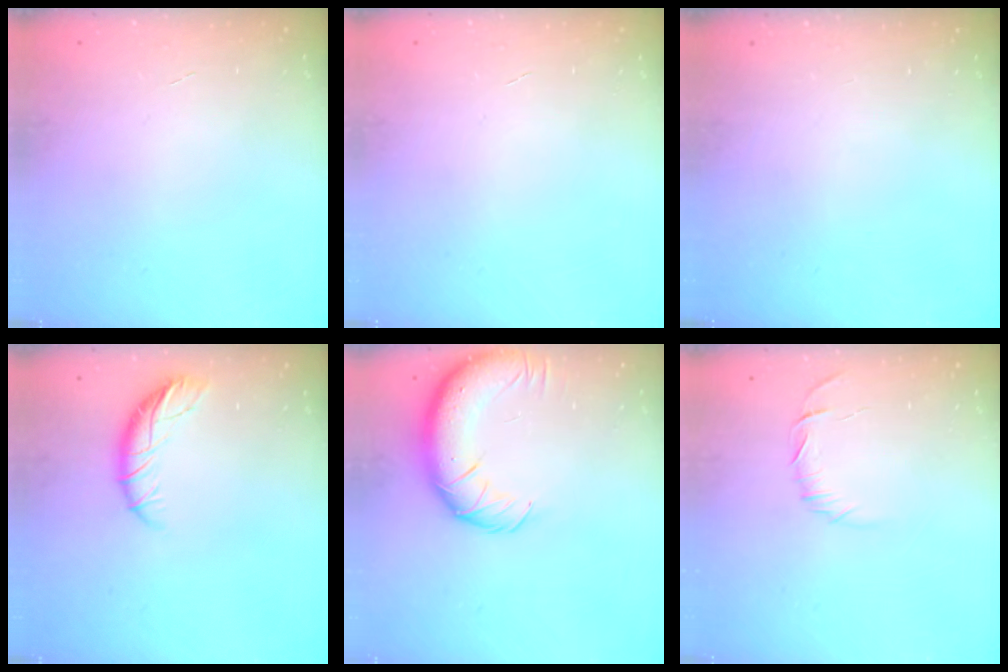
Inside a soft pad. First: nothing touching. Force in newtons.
{"total": 0.0}
{"total": 0.0}
{"total": 8.6, "press": 8.4, "slide": 1.6}
{"total": 13.9, "press": 13.6, "slide": 2.8}
{"total": 6.0, "press": 5.7, "slide": 1.8}